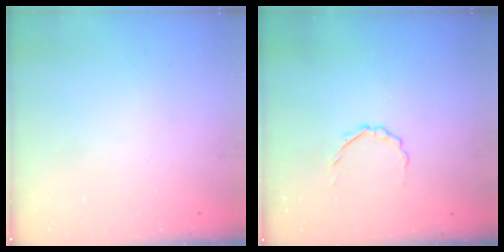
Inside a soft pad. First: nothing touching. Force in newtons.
{"total": 2.1, "press": 2.0, "slide": 0.8}